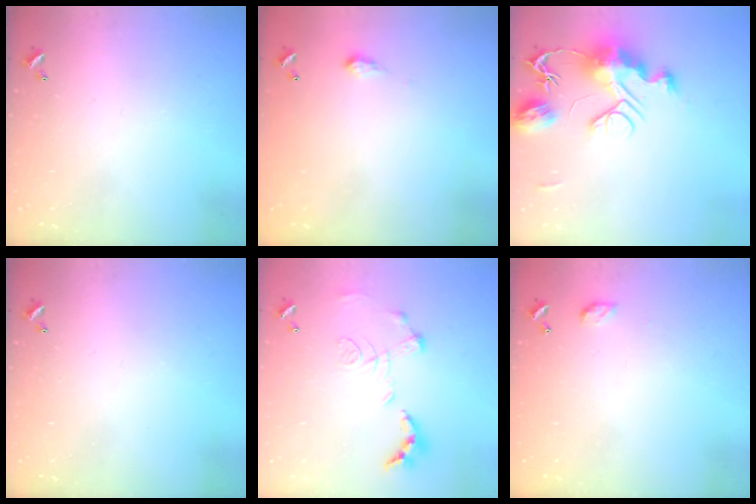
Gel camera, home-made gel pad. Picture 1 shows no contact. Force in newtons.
{"total": 2.0, "press": 2.0, "slide": 0.3}
{"total": 13.2, "press": 13.2, "slide": 1.1}
{"total": 0.0}
{"total": 1.2, "press": 0.4, "slide": 1.1}
{"total": 4.4, "press": 4.4, "slide": 0.6}